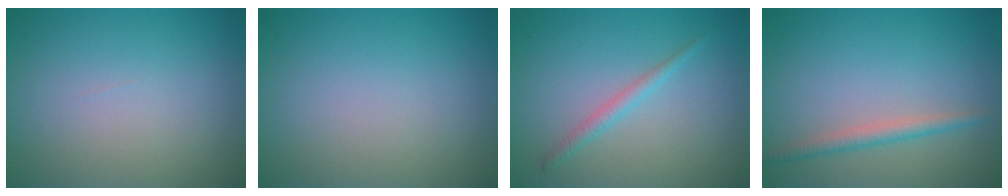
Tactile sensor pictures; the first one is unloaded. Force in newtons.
{"total": 0.0}
{"total": 1.4, "press": 1.4, "slide": 0.1}
{"total": 2.0, "press": 2.0, "slide": 0.0}